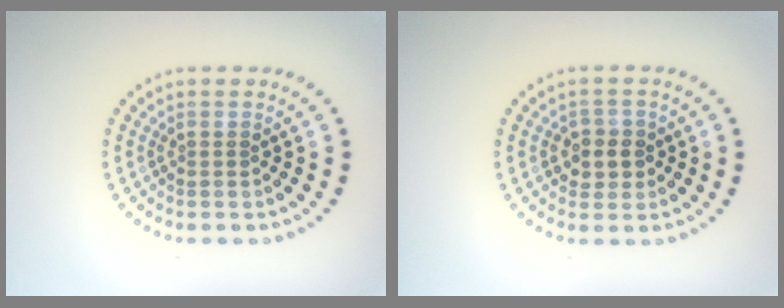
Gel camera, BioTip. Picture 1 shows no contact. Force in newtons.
{"total": 2.3, "press": 2.2, "slide": 0.8}